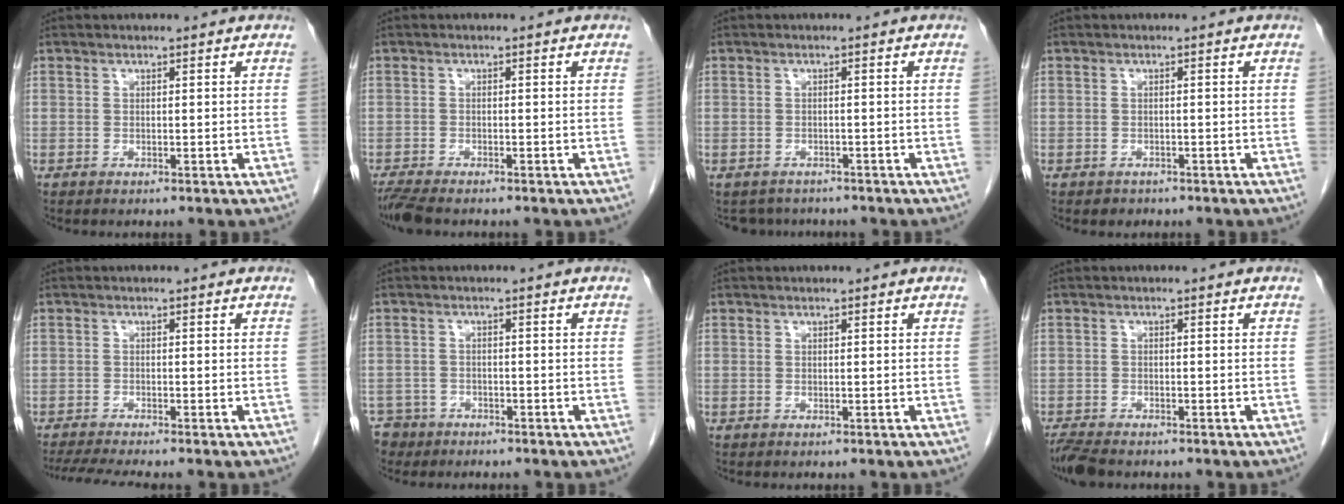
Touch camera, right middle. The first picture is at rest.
{"total": 3.6, "force": [-3.1, 0.5, 1.7], "torque": [-0.040, -0.014, -0.056]}
{"total": 3.5, "force": [-3.1, 1.7, -0.1], "torque": [0.002, 0.003, -0.044]}
{"total": 1.1, "force": [-0.8, 0.8, 0.0], "torque": [-0.007, 0.002, -0.009]}
{"total": 5.8, "force": [-5.1, -0.5, 2.8], "torque": [-0.044, -0.016, -0.086]}
{"total": 4.9, "force": [-3.8, 3.1, -0.1], "torque": [0.000, 0.002, -0.068]}
{"total": 0.0}
{"total": 4.6, "force": [-4.0, 1.1, 2.0], "torque": [-0.041, -0.014, -0.070]}